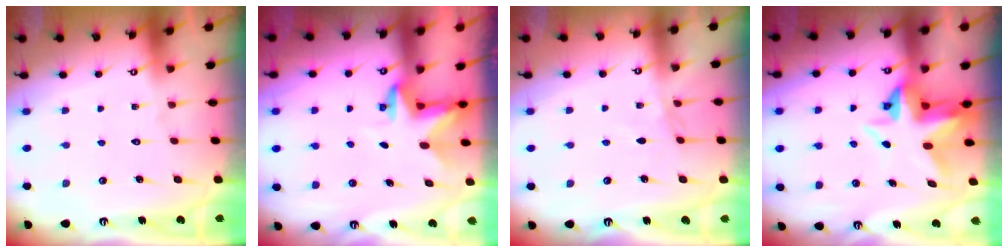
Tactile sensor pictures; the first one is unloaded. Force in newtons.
{"total": 2.9, "press": 2.9, "slide": 0.1}
{"total": 3.2, "press": 3.2, "slide": 0.5}
{"total": 6.4, "press": 6.4, "slide": 0.6}